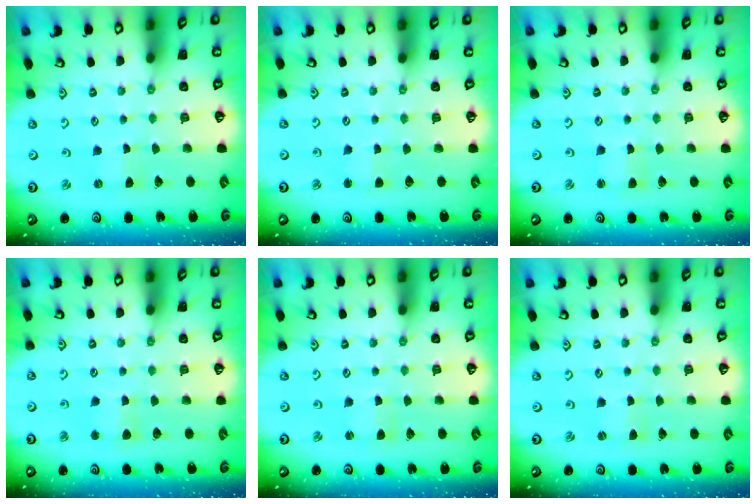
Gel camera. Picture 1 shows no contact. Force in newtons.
{"total": 2.2, "press": 2.2, "slide": 0.2}
{"total": 1.1, "press": 1.0, "slide": 0.2}
{"total": 3.8, "press": 3.8, "slide": 0.4}
{"total": 1.1, "press": 1.1, "slide": 0.2}
{"total": 0.0}